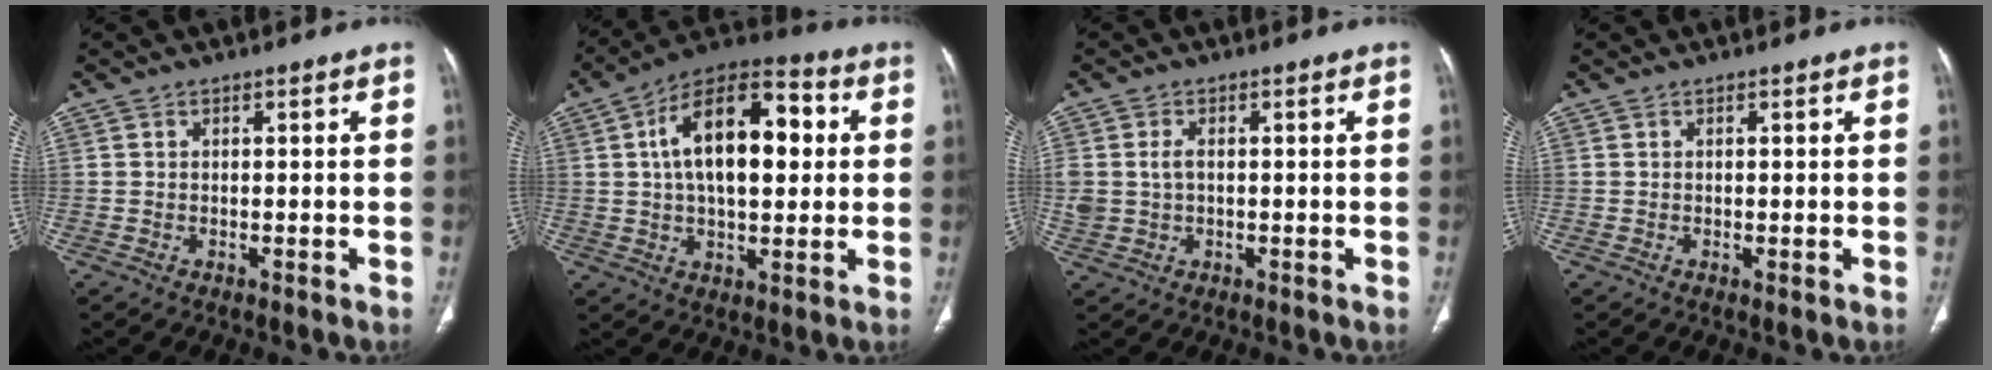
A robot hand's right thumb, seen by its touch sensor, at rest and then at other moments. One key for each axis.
{"total": 18.8, "fx": 3.4, "fy": 9.9, "fz": 15.7, "tx": -0.231, "ty": 0.025, "tz": 0.048}
{"total": 4.4, "fx": 0.3, "fy": 3.1, "fz": 3.1, "tx": -0.071, "ty": 0.008, "tz": 0.011}
{"total": 0.0}